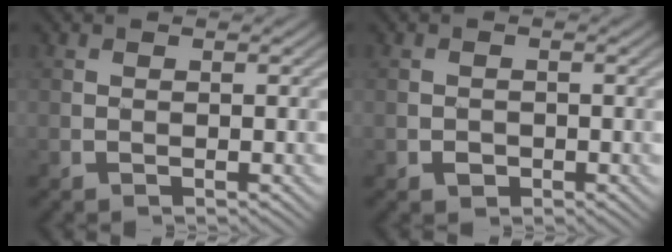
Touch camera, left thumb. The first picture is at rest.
{"total": 1.2, "force": [-0.5, 0.9, 0.4], "torque": [-0.004, -0.004, -0.011]}